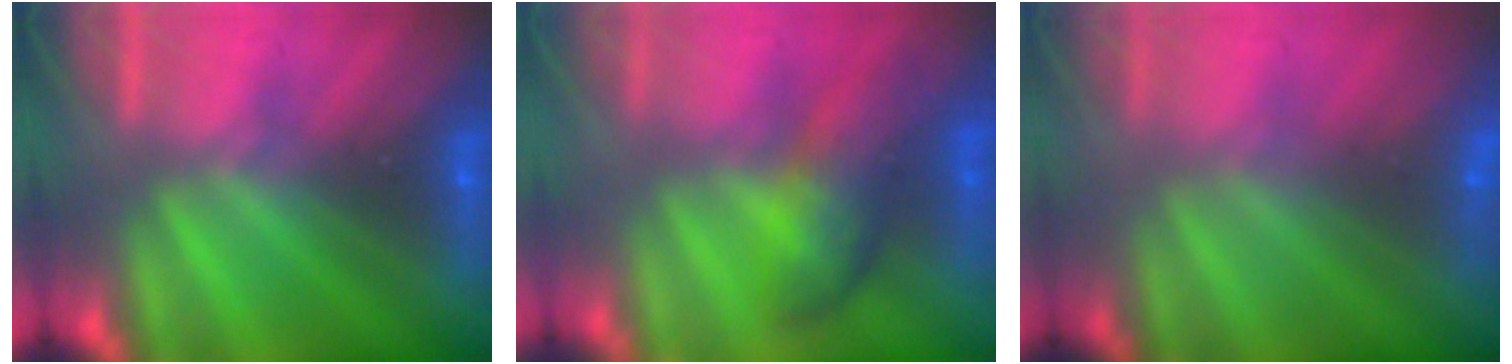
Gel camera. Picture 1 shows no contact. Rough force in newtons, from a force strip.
{"total": 6.3}
{"total": 2.8}